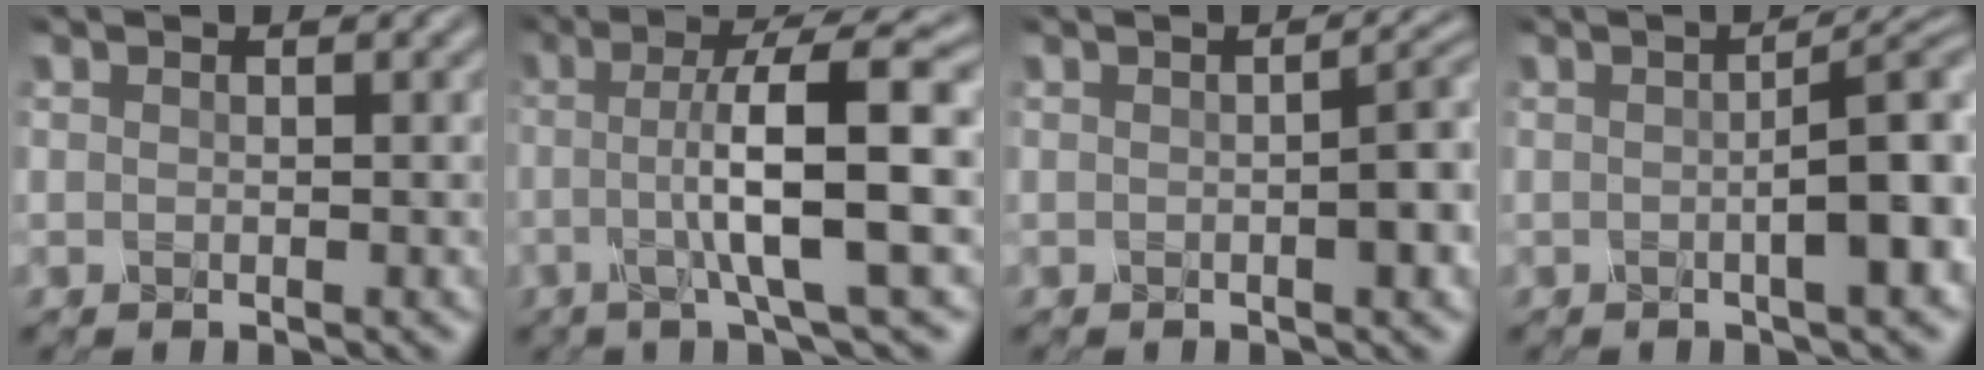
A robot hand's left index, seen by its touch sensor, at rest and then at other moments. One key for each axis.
{"total": 9.9, "fx": -0.3, "fy": 1.9, "fz": 9.7, "tx": -0.121, "ty": 0.006, "tz": -0.014}
{"total": 4.7, "fx": -0.3, "fy": 1.8, "fz": 4.3, "tx": -0.034, "ty": 0.014, "tz": -0.010}
{"total": 7.1, "fx": -0.2, "fy": 1.9, "fz": 6.8, "tx": -0.069, "ty": 0.014, "tz": -0.006}